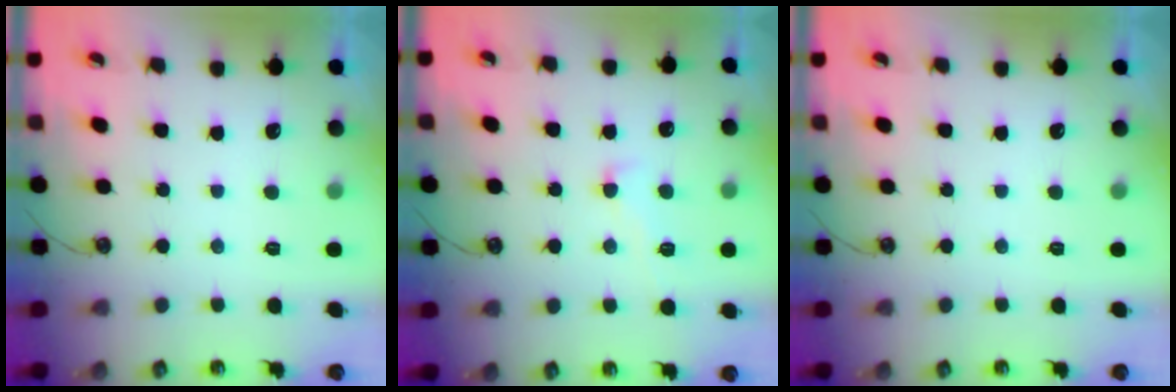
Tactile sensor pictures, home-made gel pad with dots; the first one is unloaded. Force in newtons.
{"total": 0.8, "press": 0.2, "slide": 0.8}
{"total": 0.0}